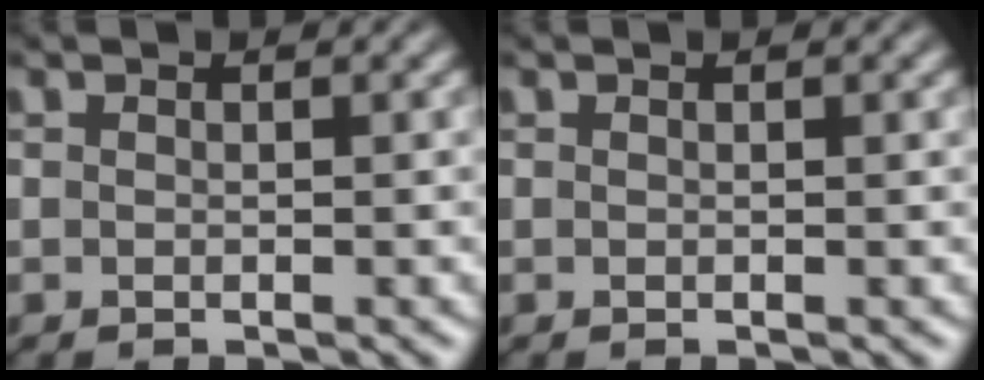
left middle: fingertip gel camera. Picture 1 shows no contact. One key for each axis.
{"total": 0.0}